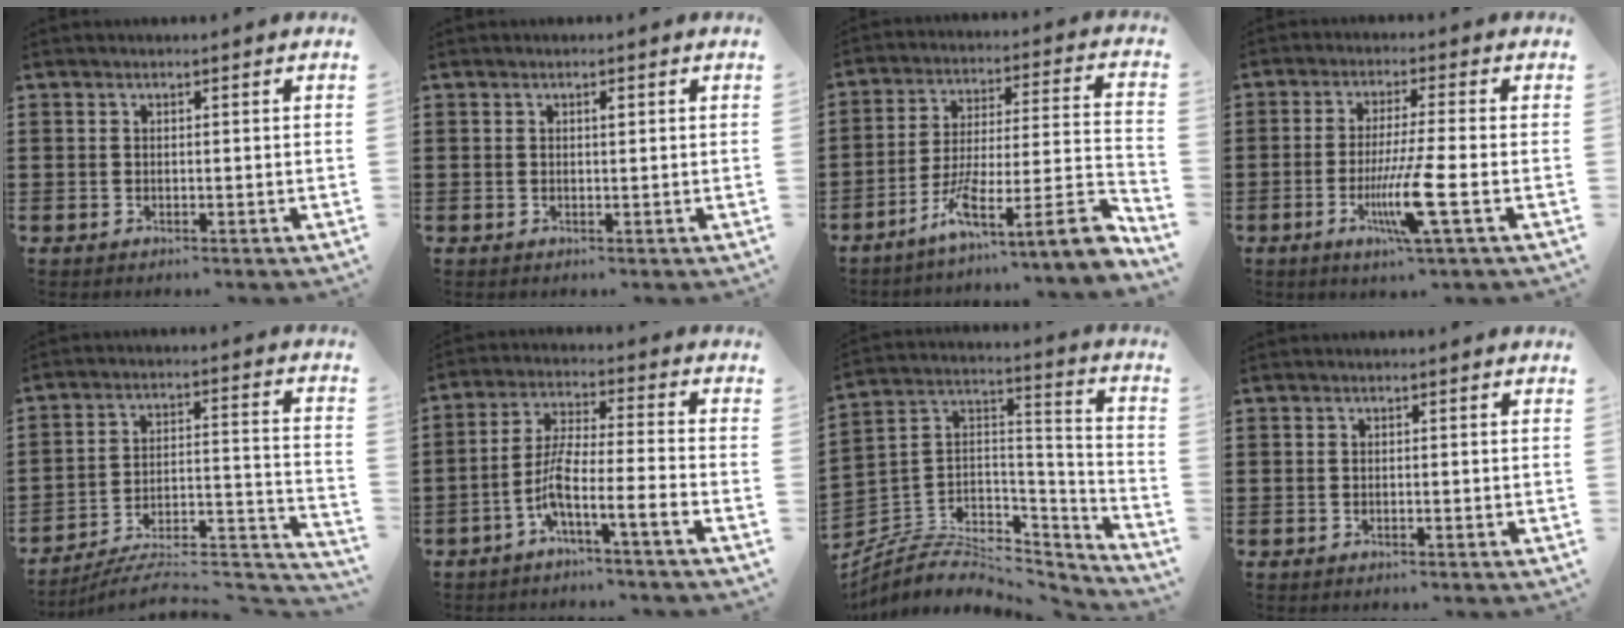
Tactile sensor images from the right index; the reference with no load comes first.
{"total": 0.8, "force": [0.2, 0.3, 0.7], "torque": [-0.015, 0.000, 0.004]}
{"total": 11.2, "force": [-6.4, 1.8, 9.0], "torque": [-0.135, -0.004, -0.113]}
{"total": 9.0, "force": [-2.9, 0.2, 8.5], "torque": [-0.168, -0.023, -0.056]}
{"total": 7.7, "force": [-6.9, 1.5, 3.2], "torque": [-0.039, 0.010, -0.134]}
{"total": 6.6, "force": [-4.1, -0.1, 5.1], "torque": [-0.119, -0.017, -0.087]}
{"total": 5.6, "force": [-3.9, 3.5, 2.1], "torque": [-0.058, -0.006, -0.078]}
{"total": 0.0}